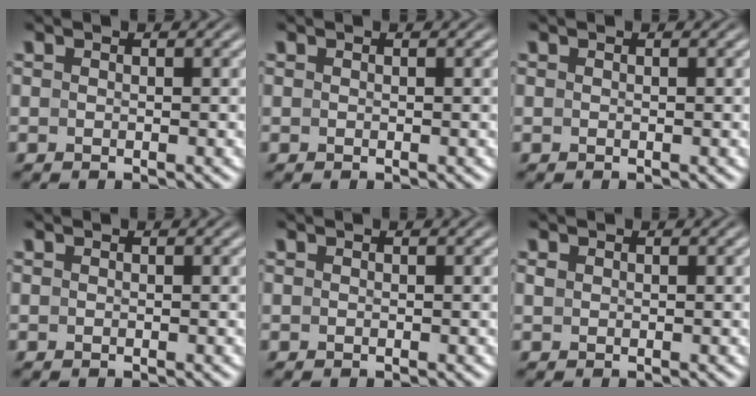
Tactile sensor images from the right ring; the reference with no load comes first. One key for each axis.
{"total": 0.0}
{"total": 0.0}
{"total": 0.0}
{"total": 0.0}
{"total": 0.0}